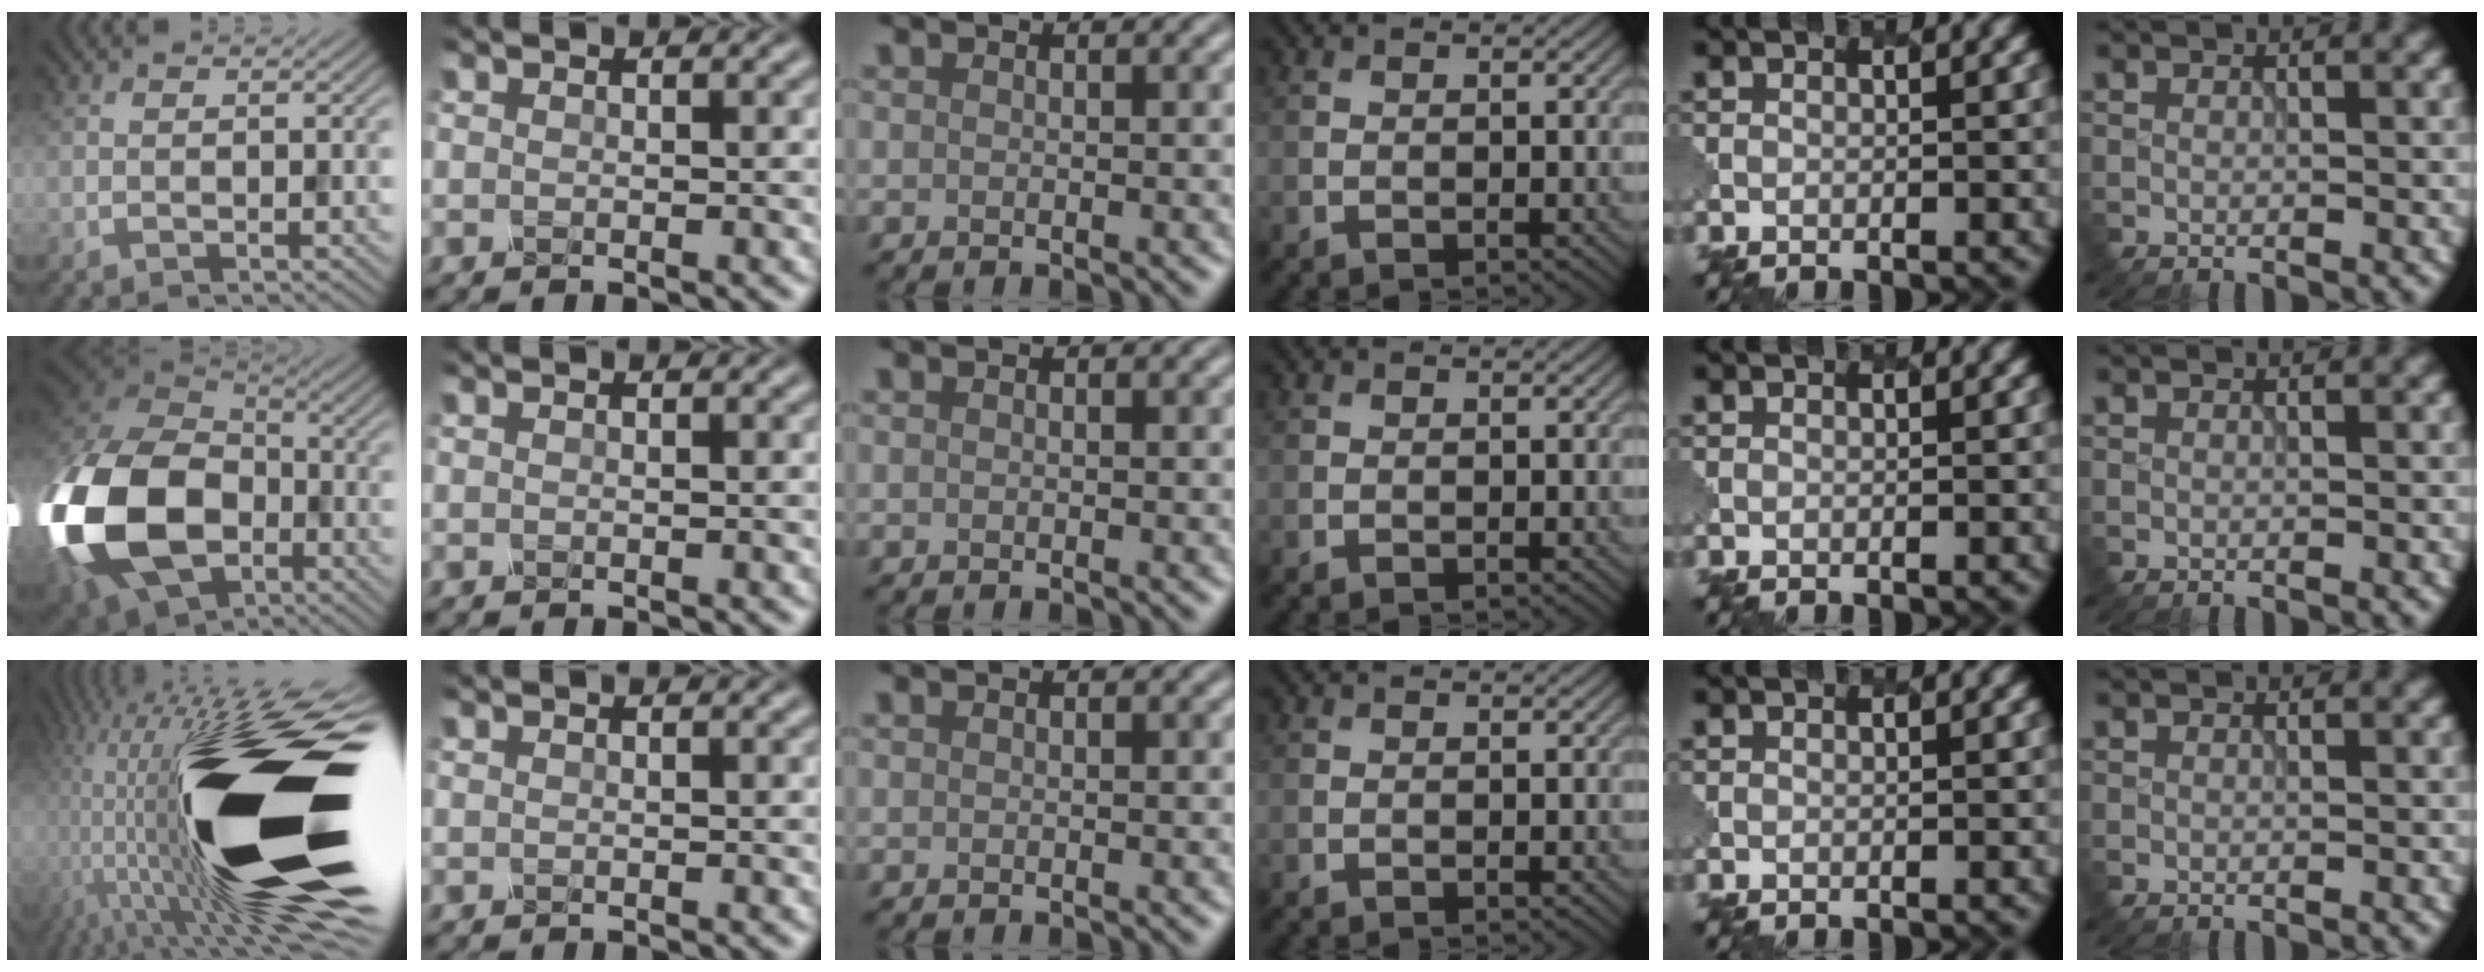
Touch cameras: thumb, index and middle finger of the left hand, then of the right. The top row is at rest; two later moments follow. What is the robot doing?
{"motion": "dispense", "object": "spray bottle"}